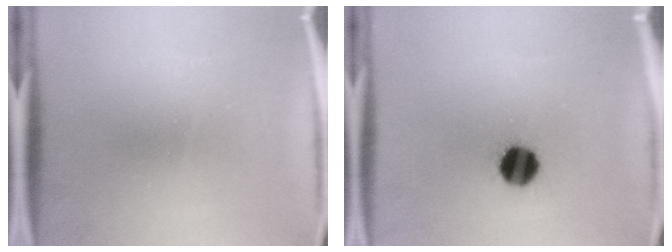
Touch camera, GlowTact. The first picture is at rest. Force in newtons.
{"total": 9.0}